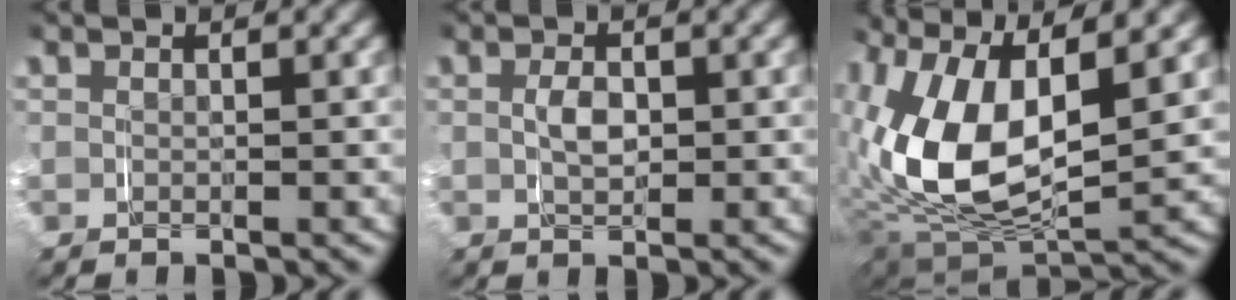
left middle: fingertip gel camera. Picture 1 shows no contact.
{"total": 1.8, "force": [-0.3, 1.1, 1.3], "torque": [-0.031, -0.006, -0.002]}
{"total": 10.4, "force": [0.6, 6.0, 8.4], "torque": [-0.191, -0.011, 0.013]}